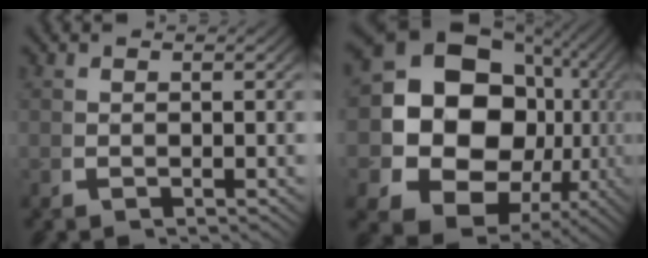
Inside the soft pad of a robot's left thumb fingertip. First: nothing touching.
{"total": 21.2, "force": [-1.0, 15.9, 13.9], "torque": [-0.268, -0.069, -0.003]}